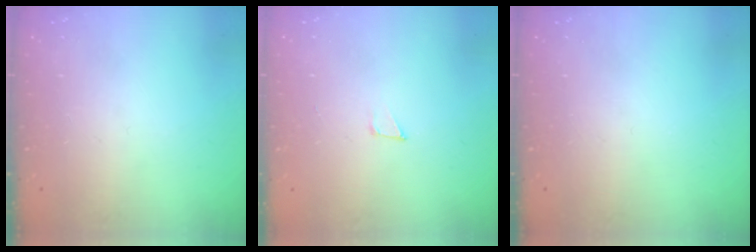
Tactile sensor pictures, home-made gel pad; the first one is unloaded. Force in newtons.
{"total": 3.2, "press": 3.2, "slide": 0.2}
{"total": 0.0}